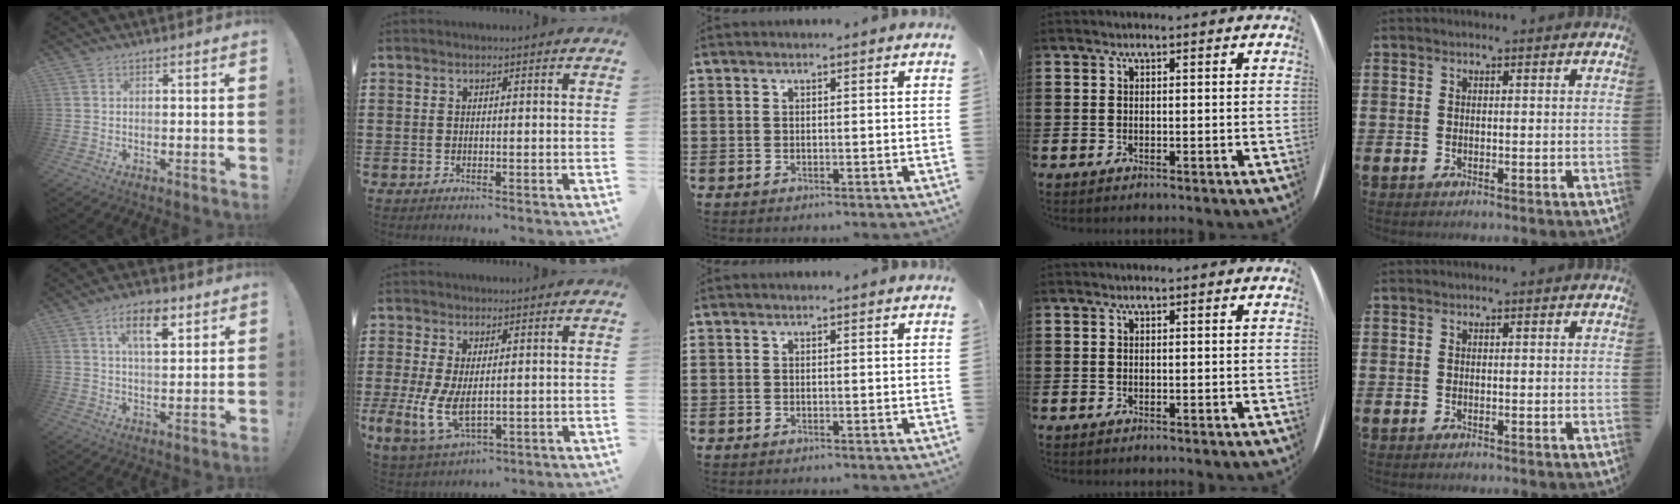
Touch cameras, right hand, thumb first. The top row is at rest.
{"thumb": {"total": 9.8, "force": [4.7, 4.2, 7.4], "torque": [-0.110, -0.010, 0.080]}, "index": {"total": 7.3, "force": [0.3, 3.8, 6.2], "torque": [-0.149, -0.009, 0.008]}}